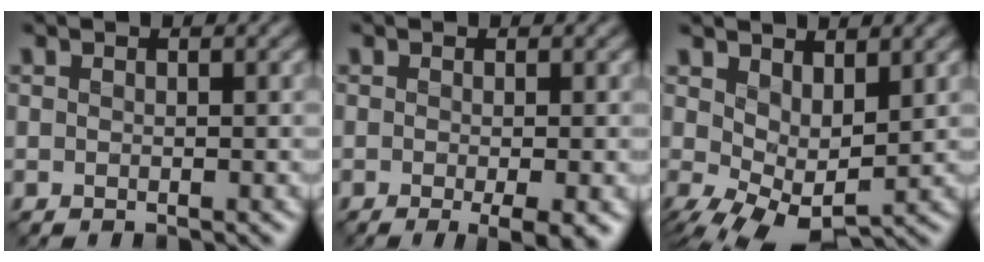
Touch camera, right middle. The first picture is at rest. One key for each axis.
{"total": 2.7, "fx": -1.1, "fy": 0.4, "fz": 2.5, "tx": -0.043, "ty": -0.013, "tz": -0.016}
{"total": 5.0, "fx": 0.7, "fy": 2.6, "fz": 4.2, "tx": -0.092, "ty": -0.012, "tz": 0.017}